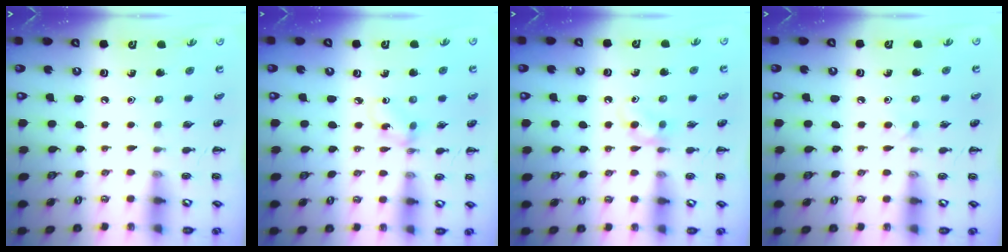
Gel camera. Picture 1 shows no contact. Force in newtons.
{"total": 2.4, "press": 2.4, "slide": 0.6}
{"total": 3.2, "press": 2.9, "slide": 1.3}
{"total": 2.8, "press": 2.7, "slide": 1.0}